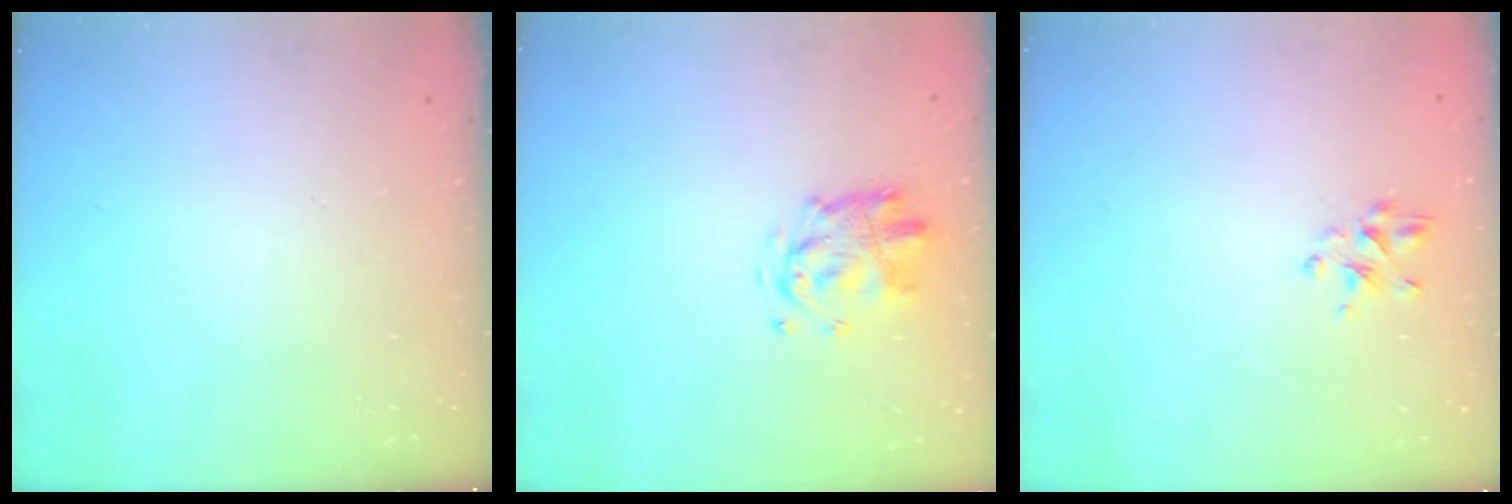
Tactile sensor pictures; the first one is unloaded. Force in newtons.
{"total": 3.5, "press": 3.5, "slide": 0.6}
{"total": 3.0, "press": 2.7, "slide": 1.2}